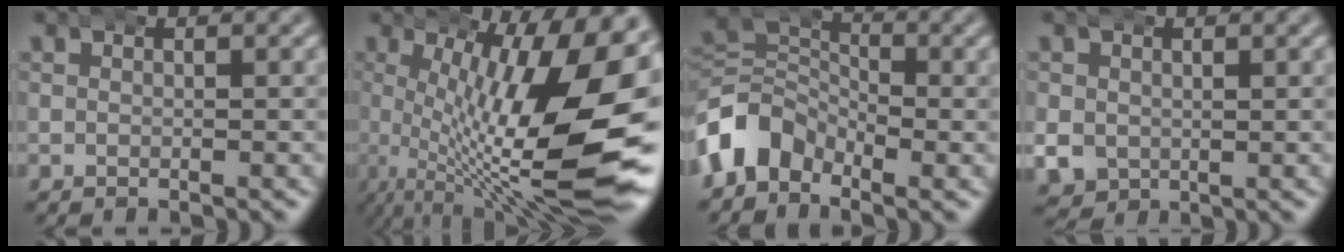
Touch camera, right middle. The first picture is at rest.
{"total": 15.4, "force": [-1.0, 5.1, 14.5], "torque": [-0.197, -0.007, -0.009]}
{"total": 6.6, "force": [-1.7, 5.4, 3.4], "torque": [-0.089, -0.022, -0.033]}
{"total": 4.0, "force": [-0.4, 3.7, 1.4], "torque": [-0.054, -0.029, 0.005]}